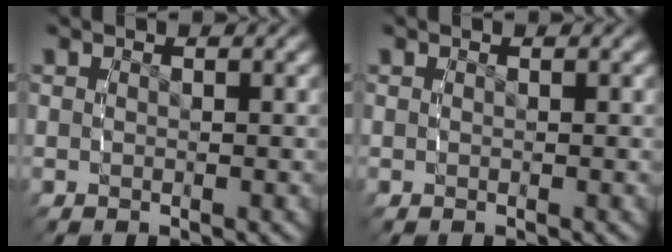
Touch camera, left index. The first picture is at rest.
{"total": 0.0}